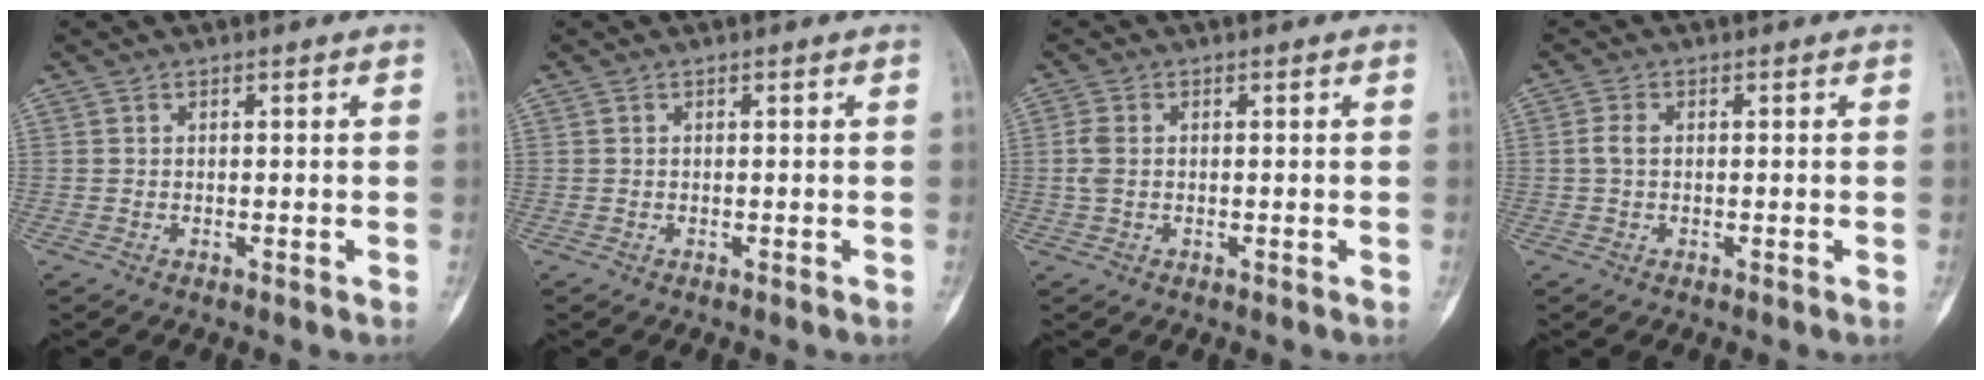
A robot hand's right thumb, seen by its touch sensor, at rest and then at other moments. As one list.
[{"total": 0.0}, {"total": 2.4, "force": [0.0, 1.6, 1.9], "torque": [-0.056, 0.002, -0.003]}, {"total": 2.0, "force": [0.1, 1.2, 1.6], "torque": [-0.035, 0.002, -0.002]}]